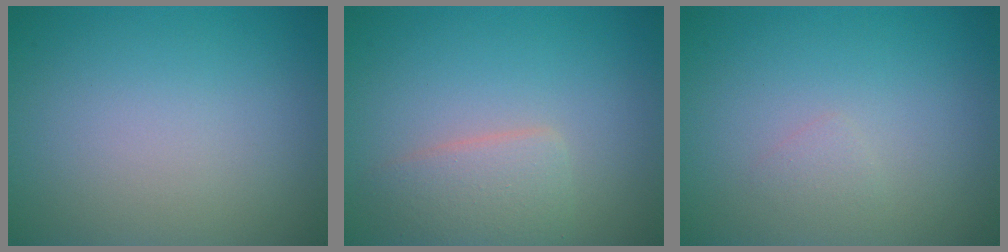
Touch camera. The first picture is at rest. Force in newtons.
{"total": 2.8, "press": 2.8, "slide": 0.1}
{"total": 0.7, "press": 0.7, "slide": 0.1}